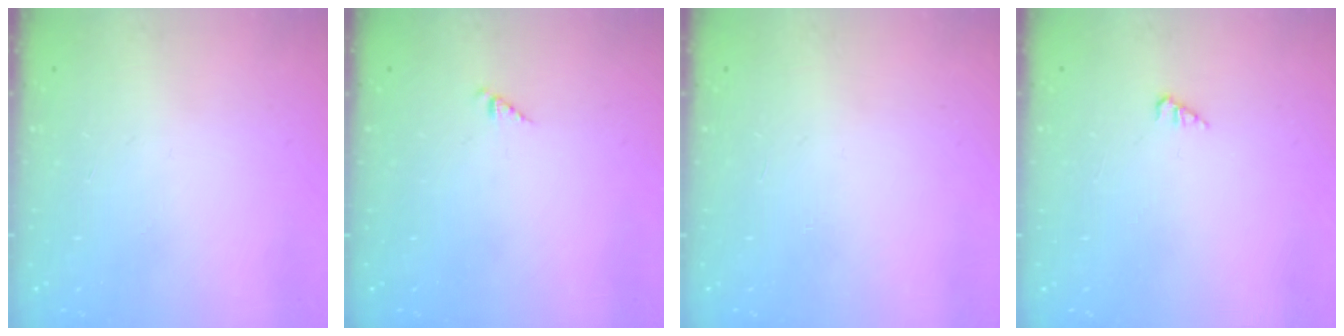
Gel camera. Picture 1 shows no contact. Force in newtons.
{"total": 0.8, "press": 0.8, "slide": 0.2}
{"total": 0.0}
{"total": 1.6, "press": 1.6, "slide": 0.2}